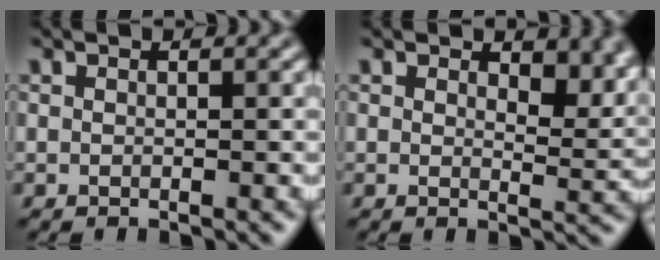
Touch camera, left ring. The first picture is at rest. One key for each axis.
{"total": 3.5, "fx": 2.0, "fy": 1.7, "fz": 2.4, "tx": -0.035, "ty": -0.007, "tz": 0.026}